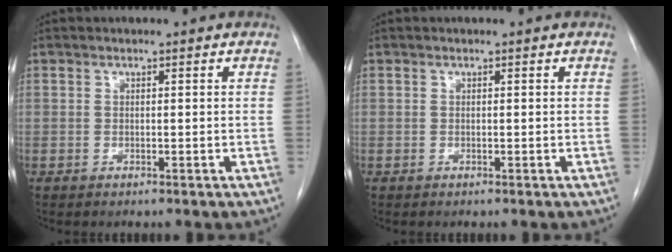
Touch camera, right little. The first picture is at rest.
{"total": 0.0}